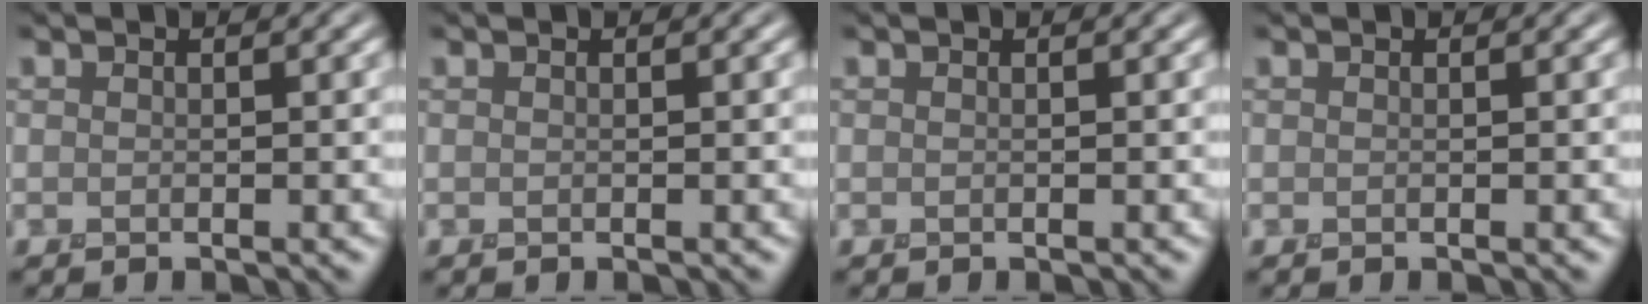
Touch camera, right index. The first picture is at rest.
{"total": 0.0}
{"total": 0.0}
{"total": 0.0}